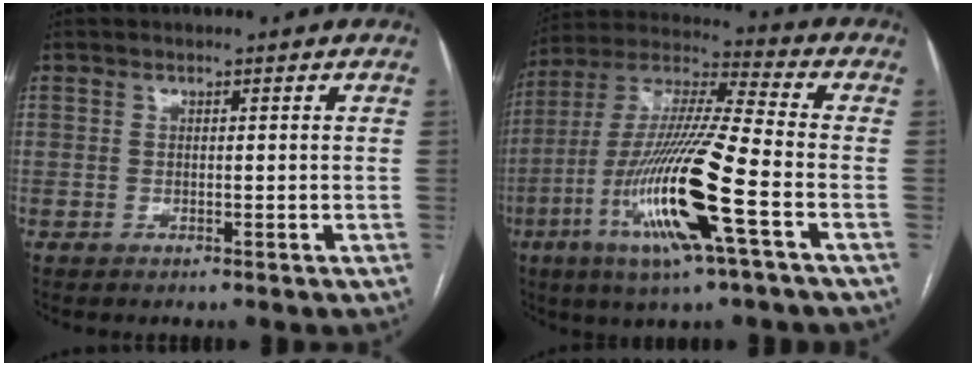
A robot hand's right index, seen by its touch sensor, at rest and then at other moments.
{"total": 19.0, "force": [-6.9, 0.7, 17.7], "torque": [-0.372, -0.021, -0.131]}